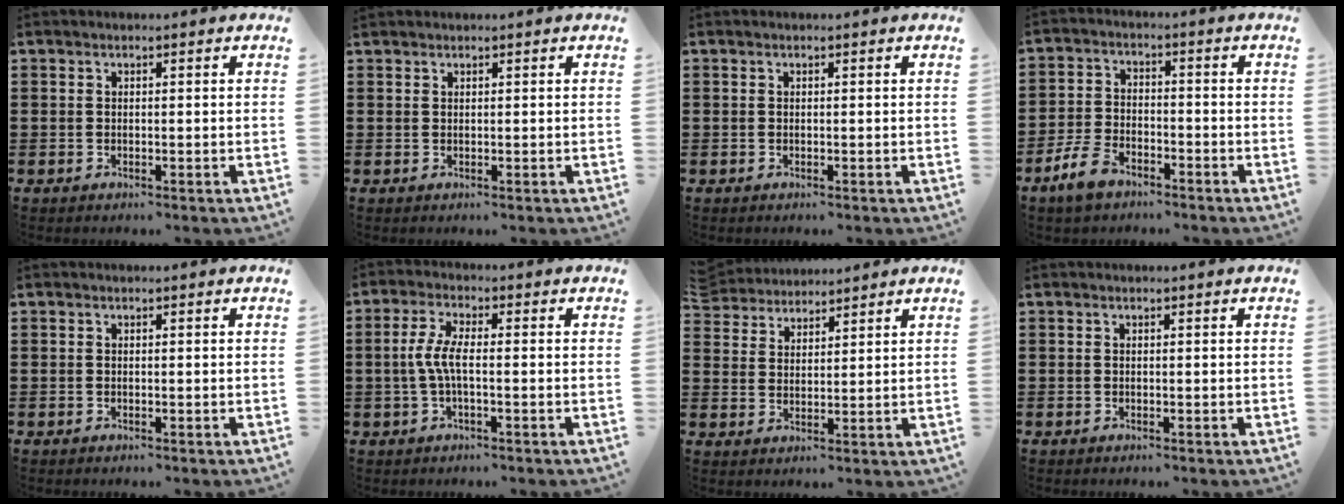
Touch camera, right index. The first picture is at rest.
{"total": 0.5, "force": [0.5, 0.2, -0.1], "torque": [0.001, 0.003, 0.010]}
{"total": 0.0}
{"total": 5.4, "force": [-3.8, 2.5, 2.7], "torque": [-0.074, 0.007, -0.080]}
{"total": 0.0}
{"total": 4.7, "force": [-0.7, 1.3, 4.4], "torque": [-0.109, -0.006, -0.023]}
{"total": 4.4, "force": [4.2, 1.4, -0.3], "torque": [-0.014, -0.010, 0.079]}
{"total": 0.0}